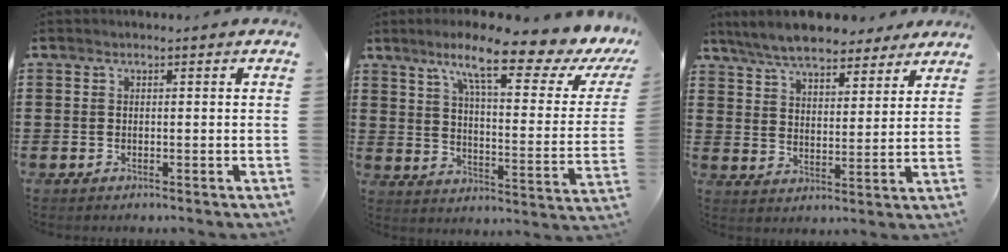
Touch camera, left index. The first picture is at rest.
{"total": 12.1, "force": [8.1, 0.6, 8.9], "torque": [-0.164, -0.044, 0.122]}
{"total": 7.9, "force": [7.2, 1.6, 2.6], "torque": [-0.080, -0.018, 0.134]}